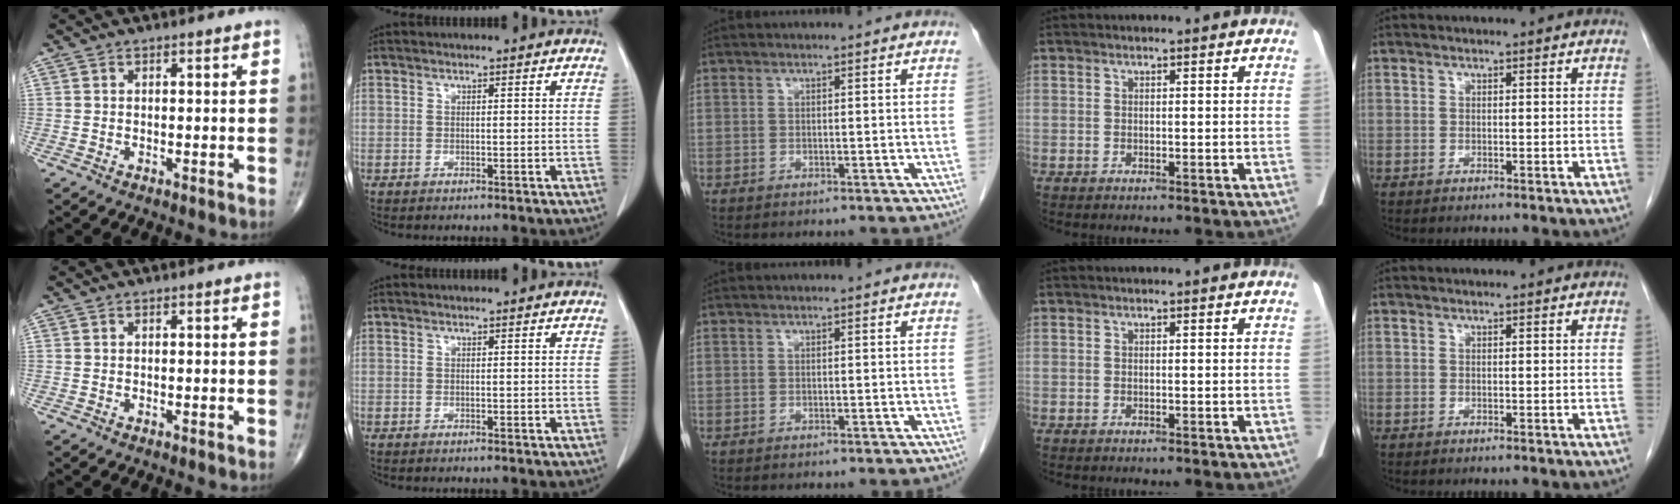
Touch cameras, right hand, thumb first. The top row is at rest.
{}